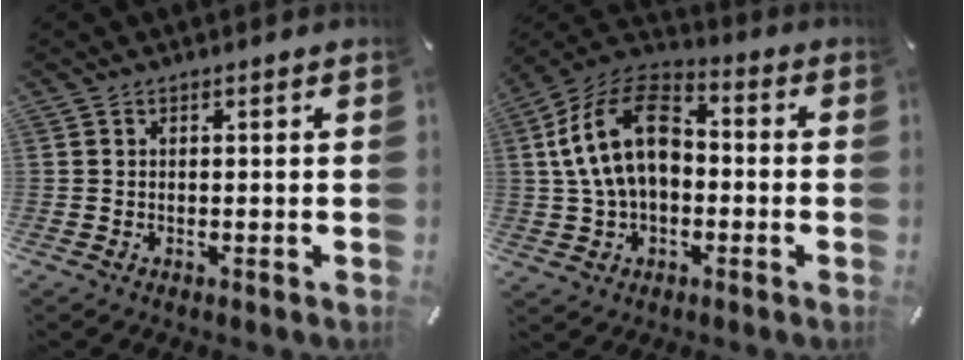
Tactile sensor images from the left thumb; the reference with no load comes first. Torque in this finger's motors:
{"motor_torque": [1.19, 2.70, 1.19, -0.74, 0.70]}